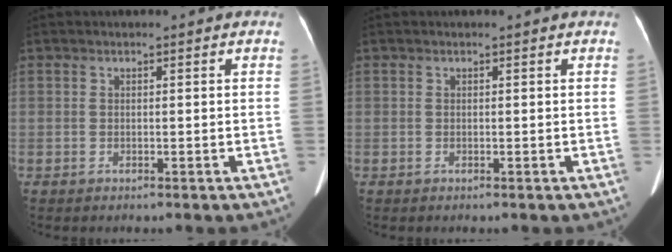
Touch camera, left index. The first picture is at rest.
{"total": 0.0}